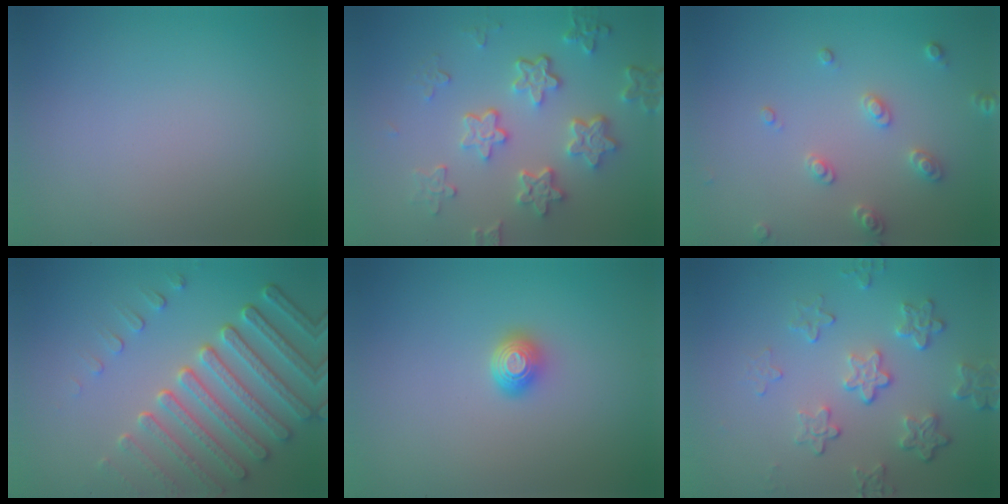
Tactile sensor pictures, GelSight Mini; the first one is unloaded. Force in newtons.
{"total": 5.5, "press": 4.2, "slide": 3.6}
{"total": 2.5, "press": 2.4, "slide": 0.7}
{"total": 6.8, "press": 5.3, "slide": 4.2}
{"total": 1.6, "press": 1.3, "slide": 0.9}
{"total": 4.6, "press": 3.4, "slide": 3.1}